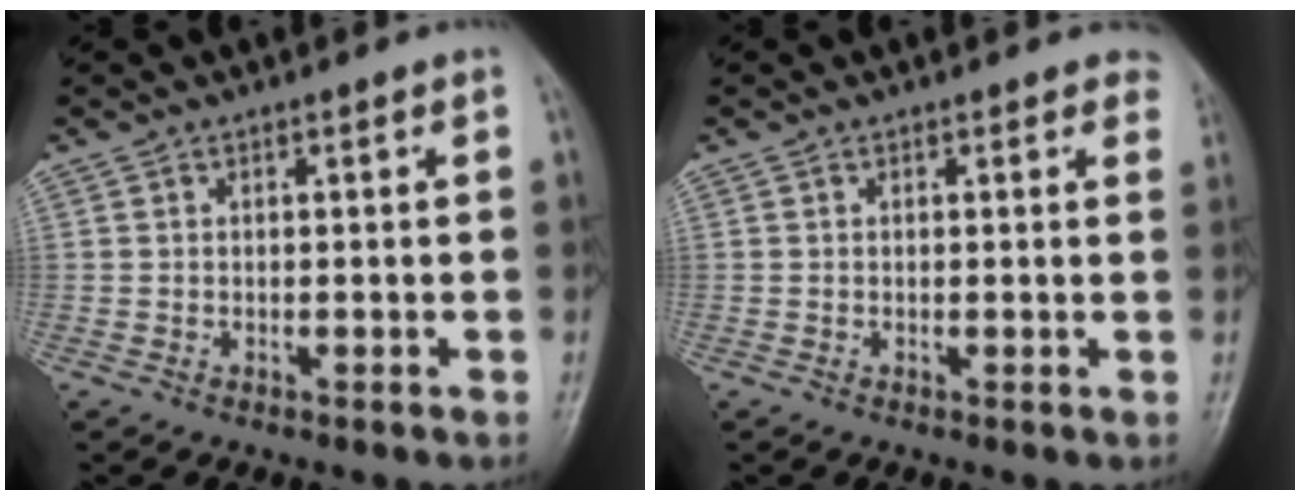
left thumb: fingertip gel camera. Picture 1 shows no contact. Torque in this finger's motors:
{"motor_torque": [-0.06, -0.04, -0.16, 0.07, 0.04]}